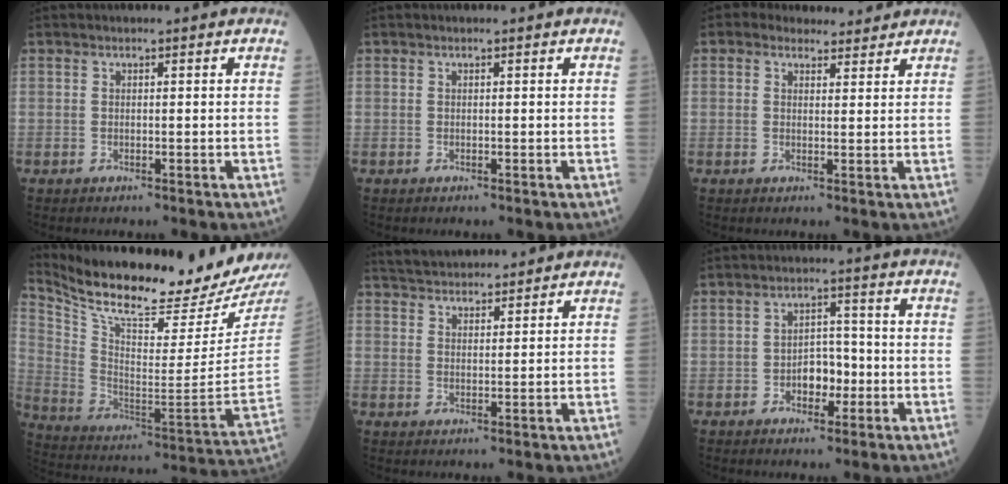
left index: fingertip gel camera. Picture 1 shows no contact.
{"total": 0.0}
{"total": 5.1, "force": [4.6, 2.2, 0.7], "torque": [-0.002, 0.014, 0.057]}
{"total": 24.3, "force": [21.7, 0.4, 11.0], "torque": [-0.209, -0.085, 0.336]}
{"total": 9.3, "force": [8.9, 1.6, 2.4], "torque": [-0.042, 0.030, 0.139]}
{"total": 4.3, "force": [-1.4, 2.6, 3.2], "torque": [-0.049, 0.010, -0.024]}